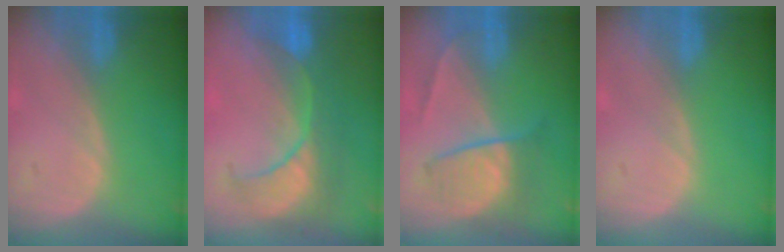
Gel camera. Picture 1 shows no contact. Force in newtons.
{"total": 8.5, "press": 8.4, "slide": 1.4}
{"total": 6.5, "press": 6.2, "slide": 1.9}
{"total": 0.0}